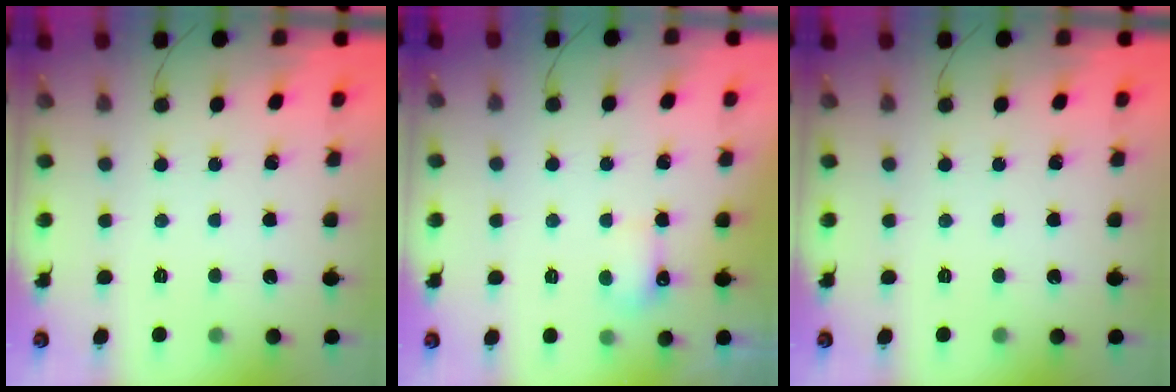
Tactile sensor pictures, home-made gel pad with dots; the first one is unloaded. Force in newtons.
{"total": 4.6, "press": 4.4, "slide": 1.3}
{"total": 0.0}